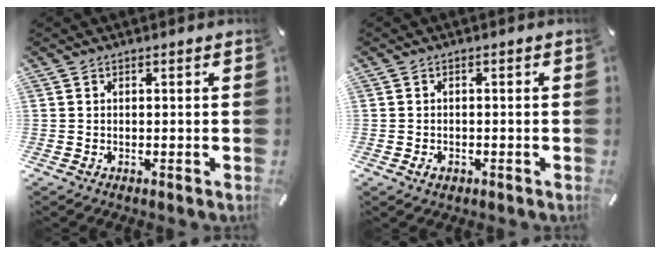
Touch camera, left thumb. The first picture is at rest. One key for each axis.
{"total": 1.5, "fx": -0.8, "fy": 1.0, "fz": 0.8, "tx": -0.017, "ty": 0.004, "tz": -0.015}